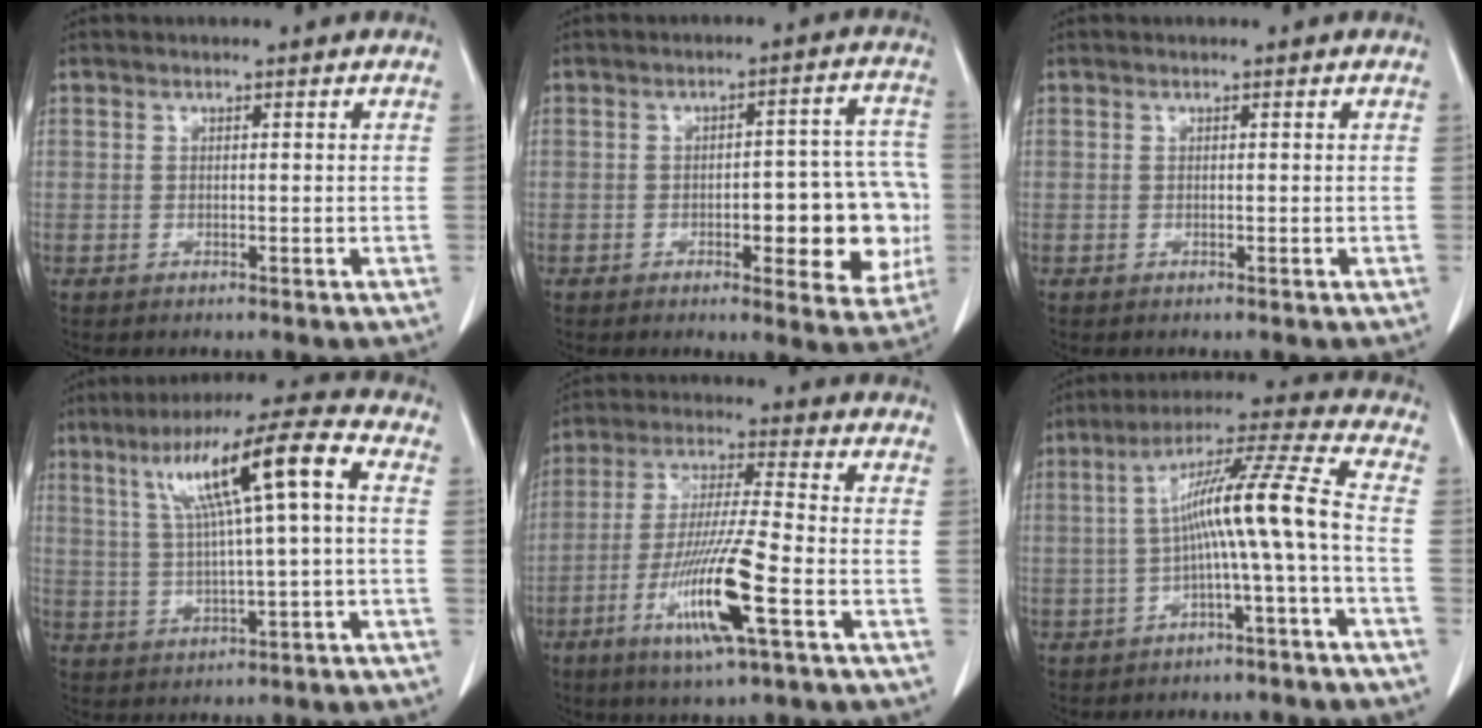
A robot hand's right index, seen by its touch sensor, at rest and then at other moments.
{"total": 15.0, "force": [-2.9, 5.0, 13.8], "torque": [-0.133, 0.036, -0.025]}
{"total": 0.0}
{"total": 13.8, "force": [3.4, 1.0, 13.4], "torque": [-0.230, 0.034, 0.061]}
{"total": 14.1, "force": [-5.5, 0.5, 13.0], "torque": [-0.258, -0.022, -0.101]}
{"total": 11.8, "force": [-1.8, -0.7, 11.7], "torque": [-0.199, 0.032, -0.029]}